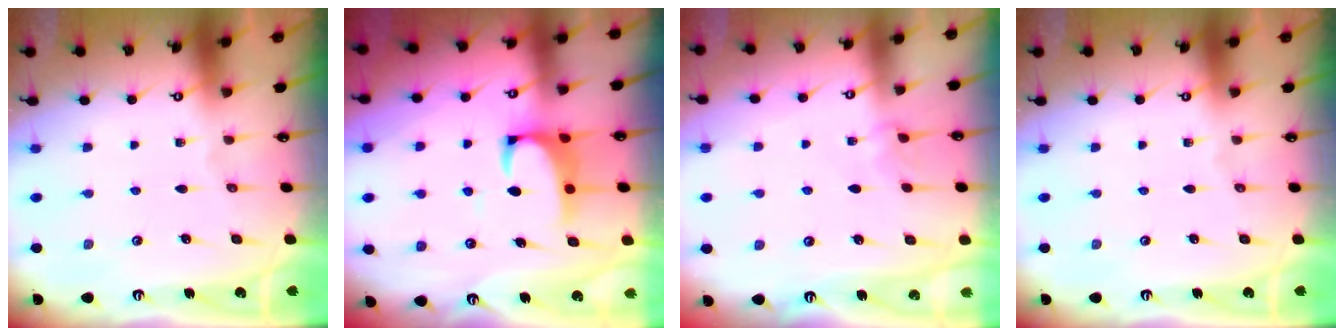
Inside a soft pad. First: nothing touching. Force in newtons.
{"total": 2.2, "press": 2.0, "slide": 1.0}
{"total": 3.0, "press": 2.9, "slide": 0.5}
{"total": 0.0}